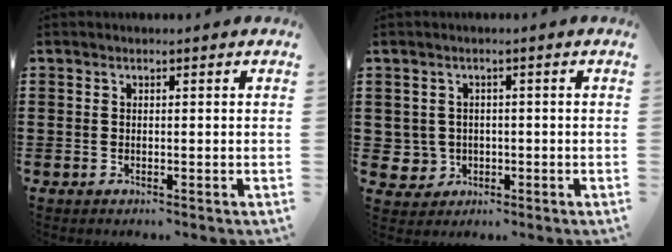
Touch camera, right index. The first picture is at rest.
{"total": 2.6, "force": [-0.1, 2.6, 0.2], "torque": [-0.018, 0.007, -0.005]}